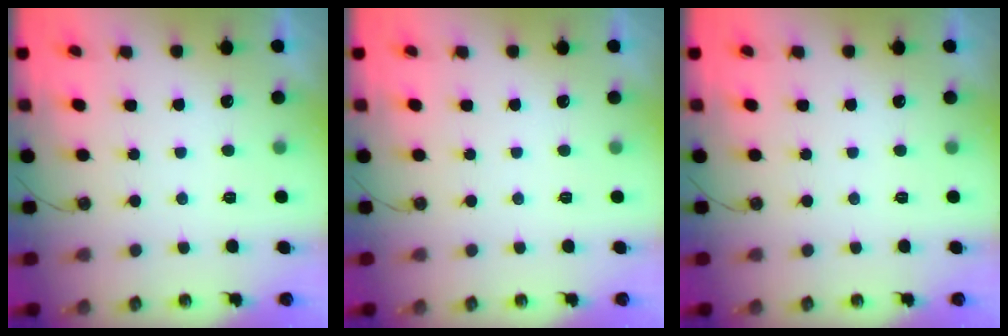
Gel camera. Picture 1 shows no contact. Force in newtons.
{"total": 0.0}
{"total": 0.0}